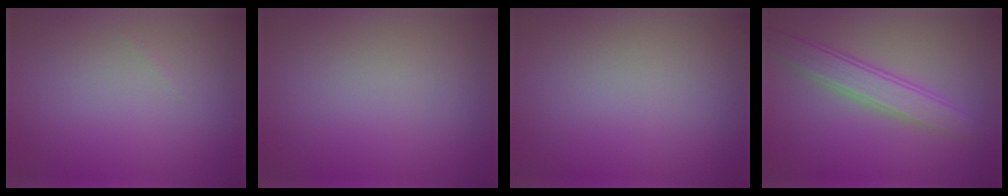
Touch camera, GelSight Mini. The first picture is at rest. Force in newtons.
{"total": 0.0}
{"total": 0.0}
{"total": 3.4, "press": 3.4, "slide": 0.1}